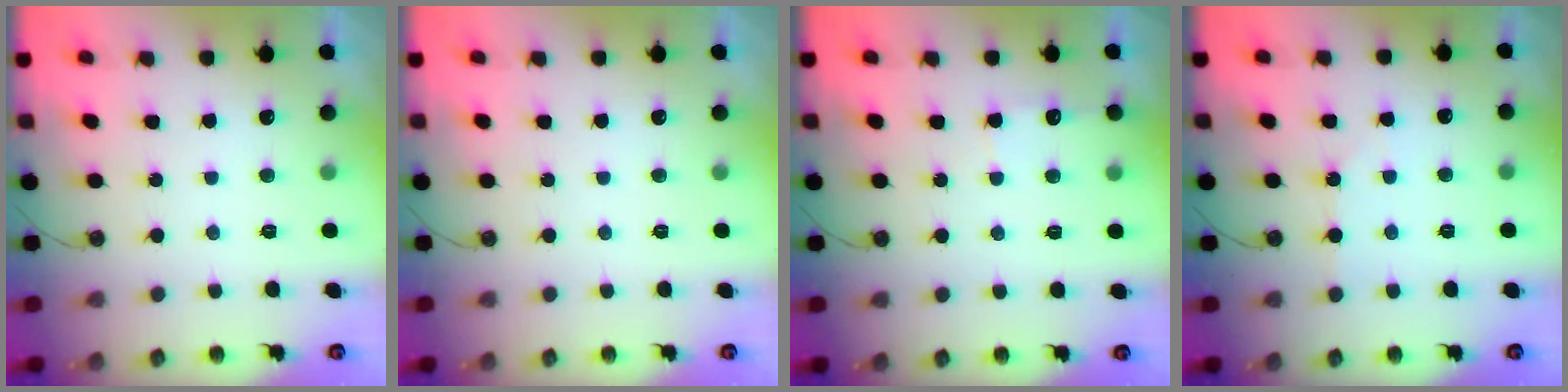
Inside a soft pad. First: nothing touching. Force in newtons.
{"total": 0.0}
{"total": 6.1, "press": 6.0, "slide": 0.7}
{"total": 2.8, "press": 2.7, "slide": 0.5}